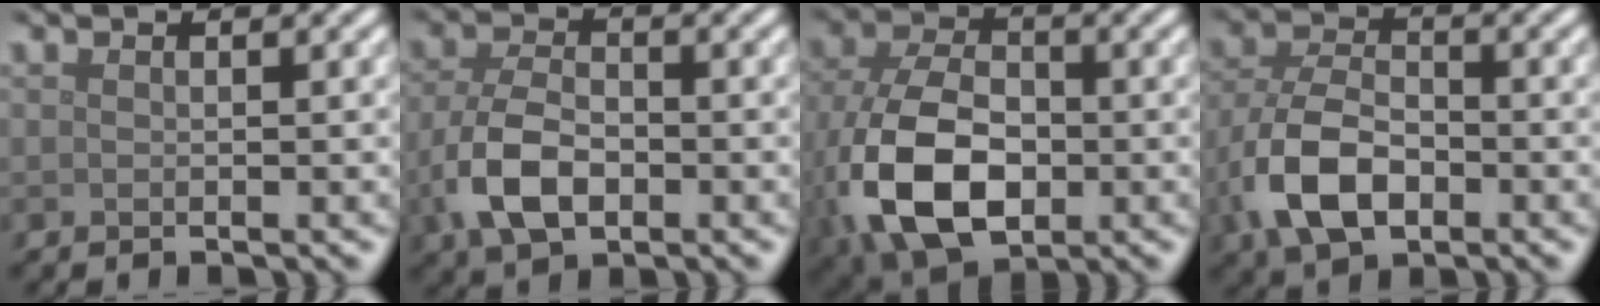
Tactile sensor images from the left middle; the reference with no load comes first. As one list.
[{"total": 5.6, "force": [-1.8, 3.4, 4.1], "torque": [-0.093, -0.005, -0.039]}, {"total": 11.5, "force": [-2.9, 7.4, 8.4], "torque": [-0.205, -0.026, -0.059]}, {"total": 7.3, "force": [-2.7, 4.4, 5.2], "torque": [-0.117, -0.004, -0.060]}]